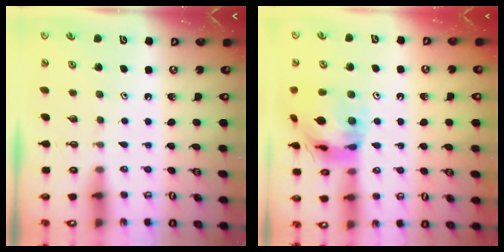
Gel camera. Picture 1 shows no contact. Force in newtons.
{"total": 16.2, "press": 16.1, "slide": 1.9}